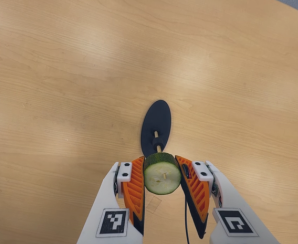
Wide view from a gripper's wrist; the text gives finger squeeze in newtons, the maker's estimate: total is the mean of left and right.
{"total": 10.5, "left": 10.1, "right": 11.0}